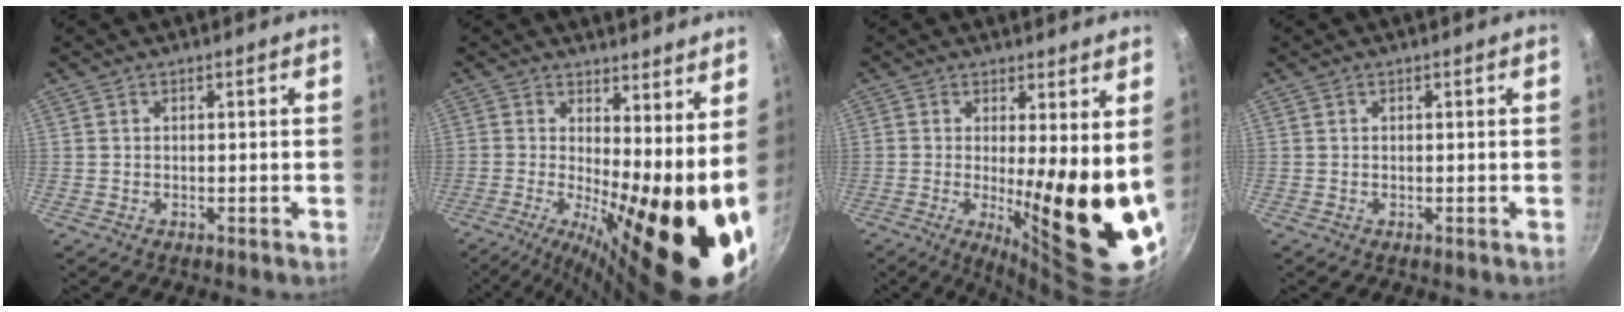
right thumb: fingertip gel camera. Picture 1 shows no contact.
{"total": 18.4, "force": [-0.9, 5.7, 17.4], "torque": [-0.245, -0.028, -0.012]}
{"total": 17.0, "force": [0.6, 4.5, 16.4], "torque": [-0.200, -0.045, 0.018]}
{"total": 0.0}